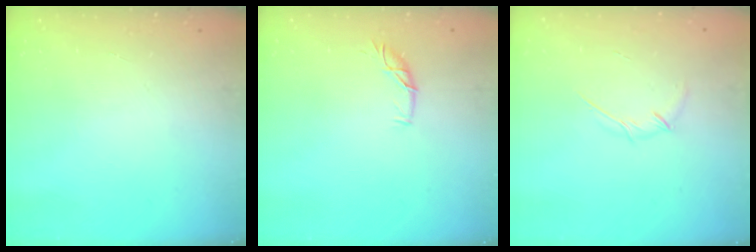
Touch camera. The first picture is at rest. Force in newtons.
{"total": 6.1, "press": 6.1, "slide": 0.6}
{"total": 3.6, "press": 3.5, "slide": 0.9}